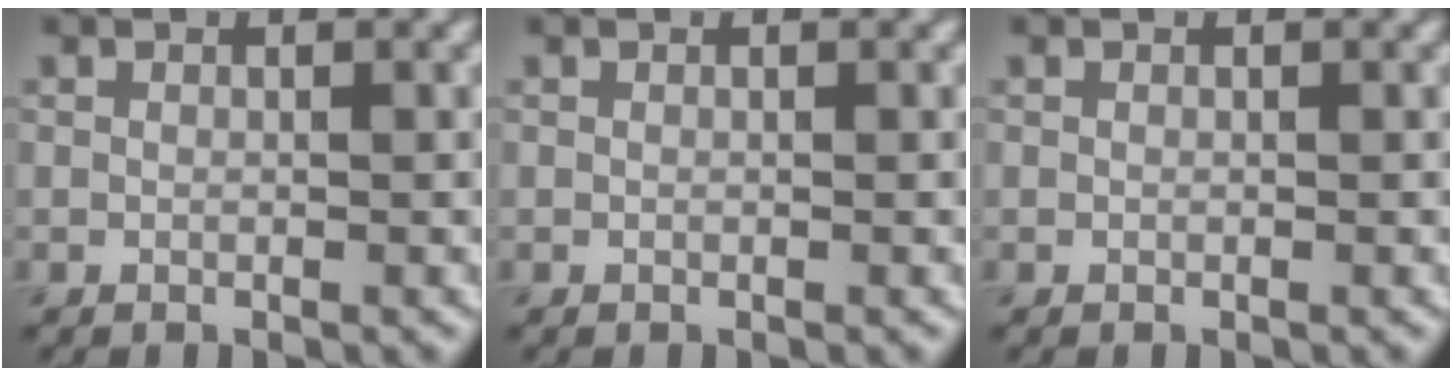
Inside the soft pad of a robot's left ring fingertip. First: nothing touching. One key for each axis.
{"total": 0.0}
{"total": 0.0}